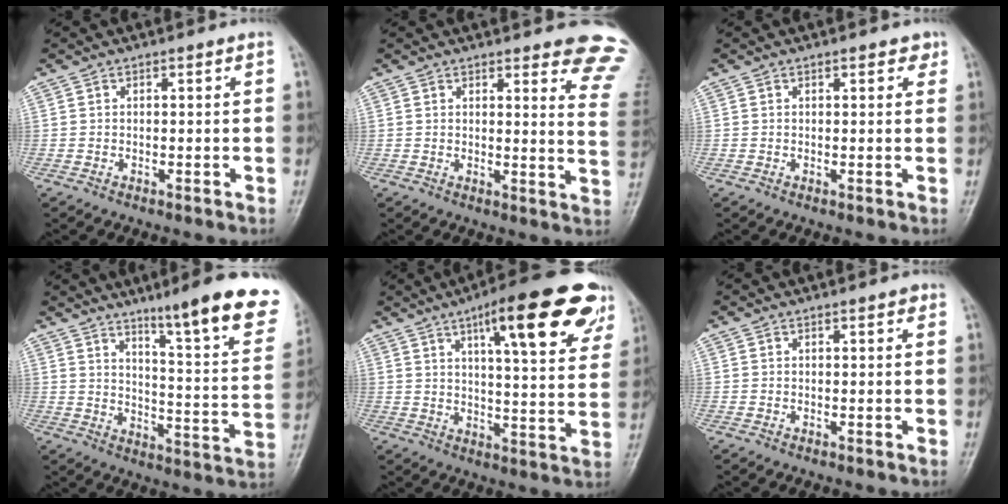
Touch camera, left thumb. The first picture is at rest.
{"total": 11.9, "force": [10.6, 2.3, 5.0], "torque": [-0.014, -0.085, 0.090]}
{"total": 1.9, "force": [1.1, 1.0, 1.1], "torque": [-0.001, -0.002, 0.011]}
{"total": 20.3, "force": [13.5, 2.4, 15.0], "torque": [-0.173, -0.070, 0.189]}
{"total": 20.4, "force": [11.0, 5.2, 16.3], "torque": [-0.192, -0.027, 0.150]}
{"total": 0.7, "force": [0.3, 0.3, 0.5], "torque": [-0.006, 0.001, 0.002]}